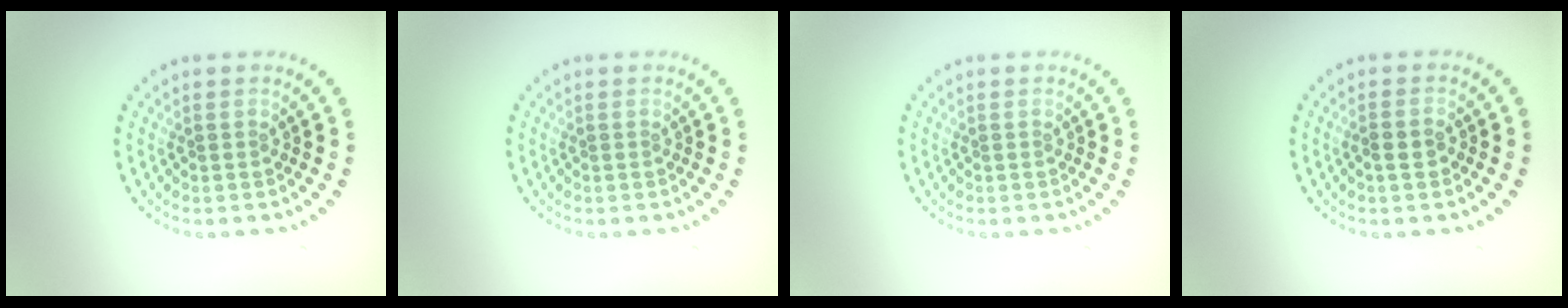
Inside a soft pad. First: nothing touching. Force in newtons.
{"total": 0.0}
{"total": 0.0}
{"total": 1.1, "press": 1.0, "slide": 0.4}